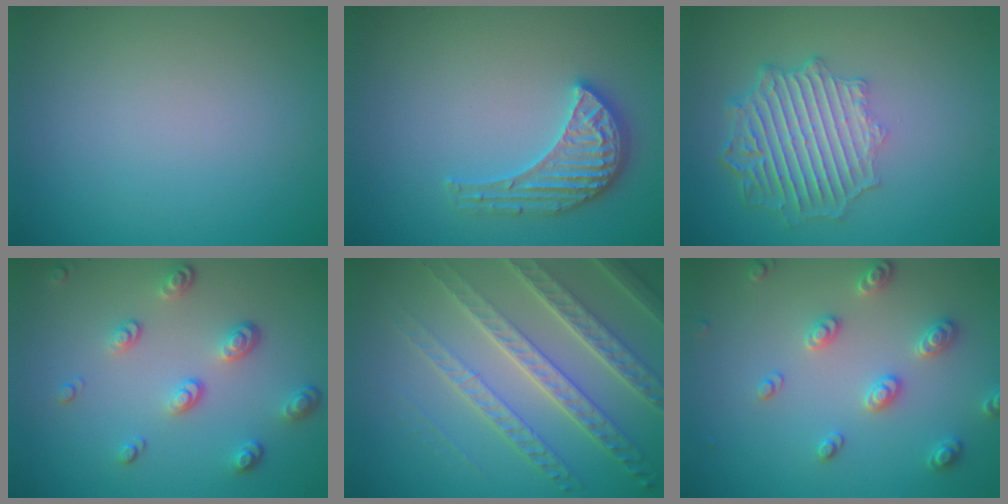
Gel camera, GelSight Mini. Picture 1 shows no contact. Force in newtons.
{"total": 3.4, "press": 3.4, "slide": 0.6}
{"total": 6.1, "press": 4.6, "slide": 4.0}
{"total": 3.4, "press": 2.5, "slide": 2.3}
{"total": 7.7, "press": 5.3, "slide": 5.6}
{"total": 2.7, "press": 2.7, "slide": 0.4}